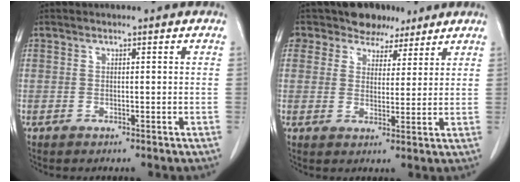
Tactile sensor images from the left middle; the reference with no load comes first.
{"total": 10.0, "force": [8.2, 5.5, 1.4], "torque": [-0.021, 0.017, 0.121]}